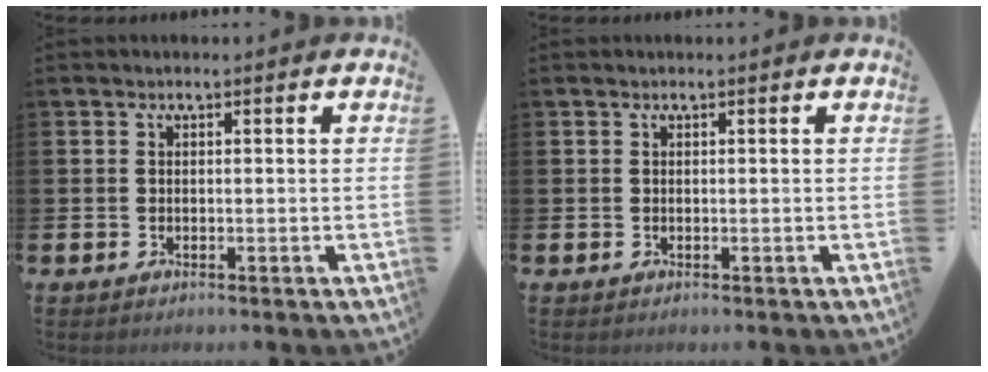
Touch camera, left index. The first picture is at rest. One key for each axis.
{"total": 0.0}